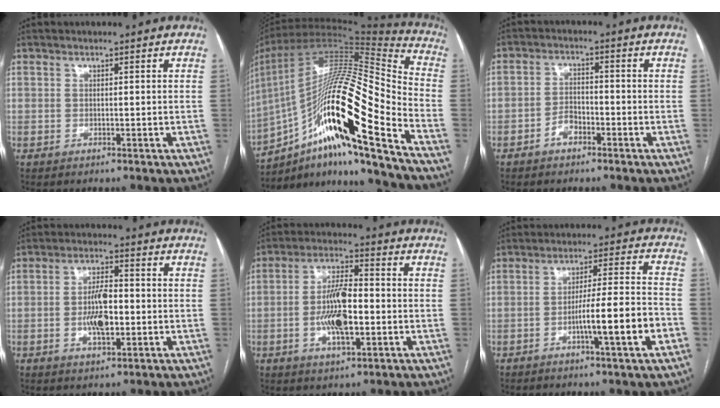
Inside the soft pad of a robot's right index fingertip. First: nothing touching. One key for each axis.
{"total": 27.9, "fx": -14.4, "fy": 3.0, "fz": 23.7, "tx": -0.413, "ty": -0.009, "tz": -0.251}
{"total": 3.2, "fx": -2.0, "fy": 1.8, "fz": 1.7, "tx": -0.026, "ty": 0.006, "tz": -0.036}
{"total": 6.8, "fx": -1.1, "fy": 2.4, "fz": 6.3, "tx": -0.122, "ty": 0.004, "tz": -0.019}
{"total": 9.9, "fx": -1.8, "fy": 3.0, "fz": 9.2, "tx": -0.182, "ty": 0.007, "tz": -0.031}
{"total": 10.6, "fx": -3.9, "fy": -0.2, "fz": 9.8, "tx": -0.155, "ty": 0.004, "tz": -0.059}